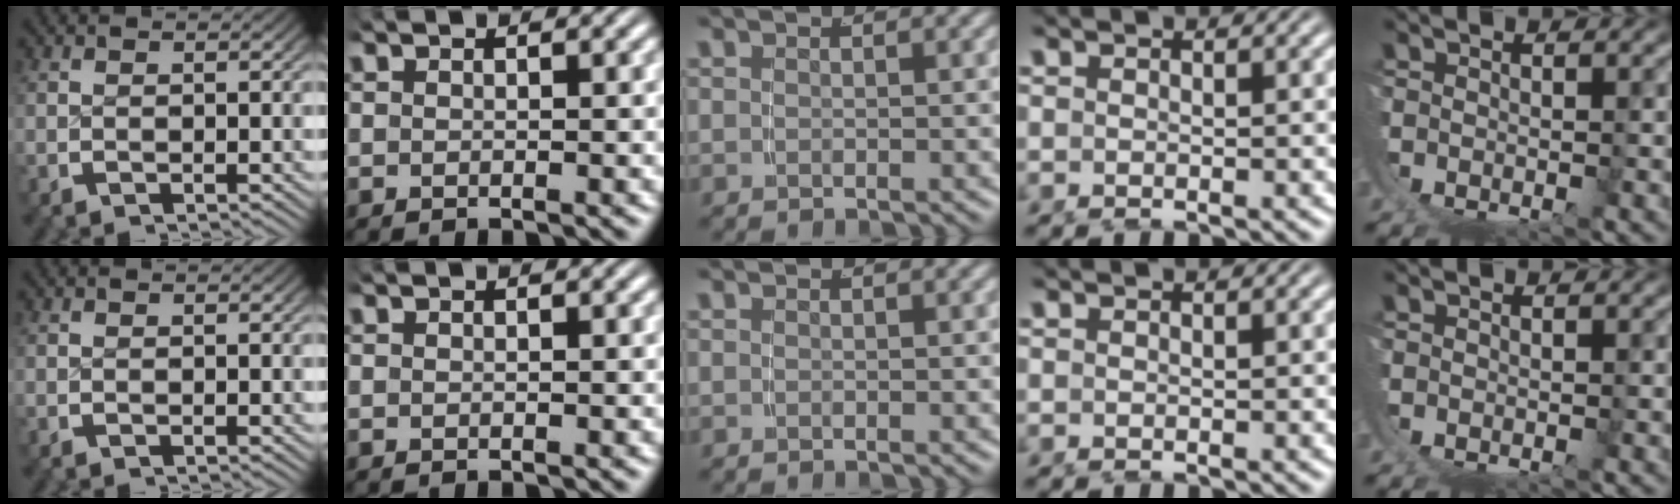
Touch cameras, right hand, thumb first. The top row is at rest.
{}